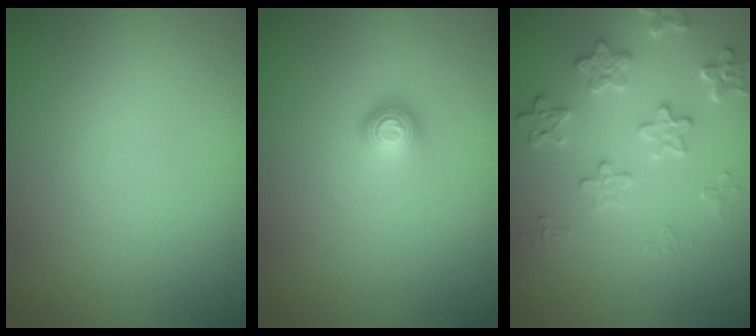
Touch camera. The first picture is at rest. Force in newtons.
{"total": 1.0, "press": 0.9, "slide": 0.4}
{"total": 2.9, "press": 2.3, "slide": 1.8}